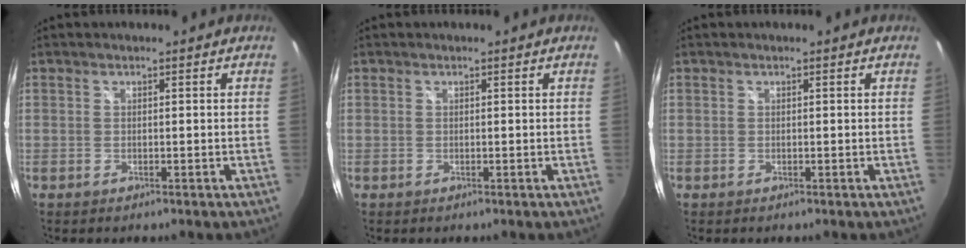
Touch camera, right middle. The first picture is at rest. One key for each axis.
{"total": 0.0}
{"total": 0.0}